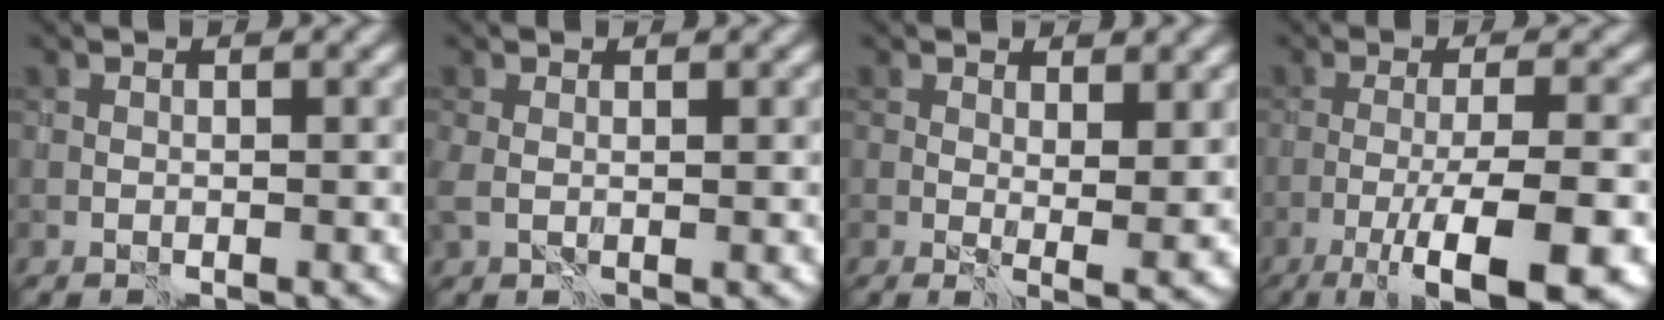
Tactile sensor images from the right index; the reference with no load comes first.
{"total": 1.3, "force": [0.3, 0.5, 1.1], "torque": [-0.025, 0.003, 0.004]}
{"total": 3.0, "force": [1.4, 0.7, 2.5], "torque": [-0.036, -0.008, 0.024]}
{"total": 8.8, "force": [-4.5, 1.1, 7.5], "torque": [-0.101, 0.006, -0.074]}